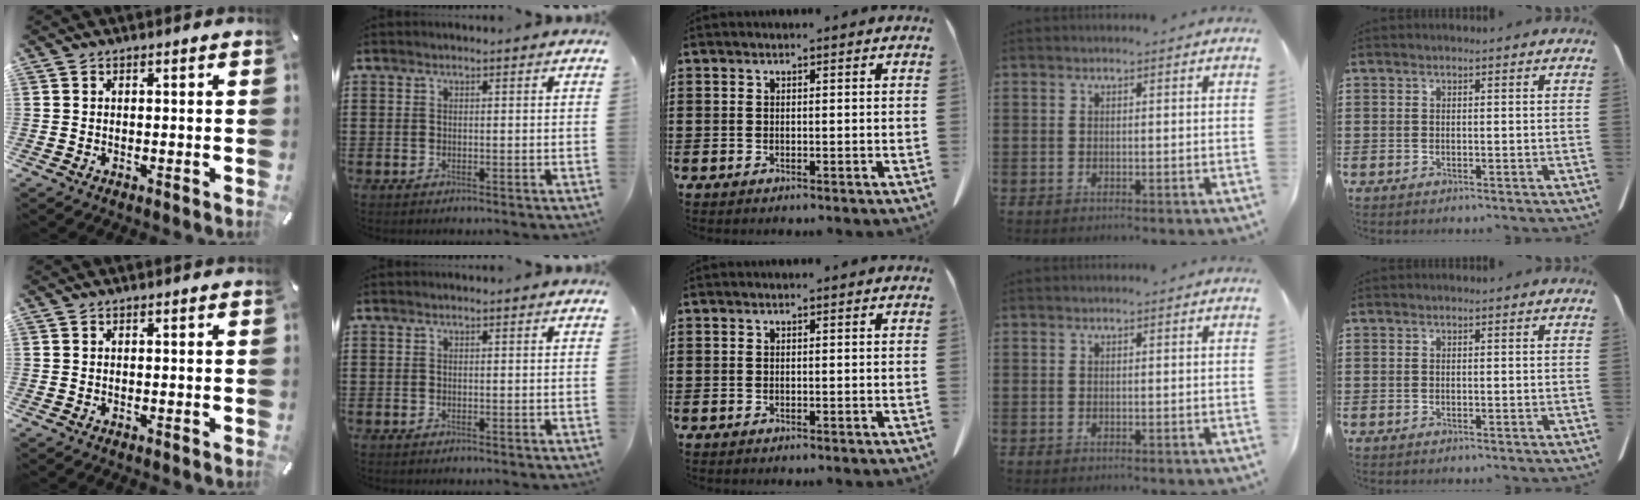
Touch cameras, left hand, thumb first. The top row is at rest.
{}